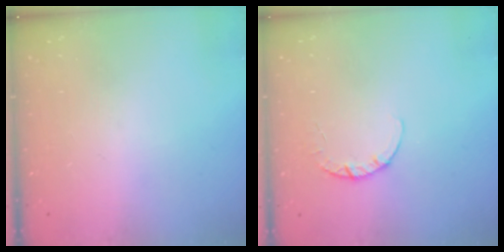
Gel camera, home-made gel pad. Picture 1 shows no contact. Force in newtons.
{"total": 2.7, "press": 2.7, "slide": 0.4}